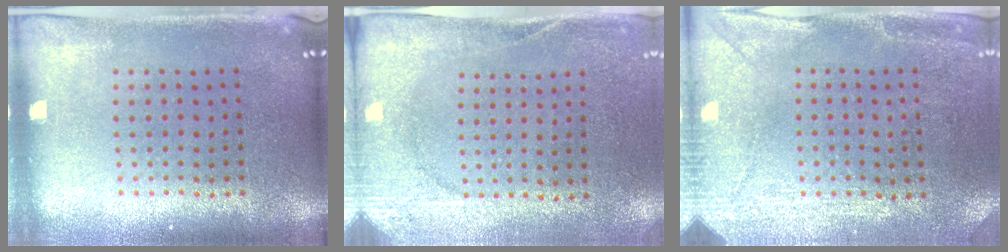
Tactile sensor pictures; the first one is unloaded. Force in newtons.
{"total": 2.7, "press": 2.2, "slide": 1.5}
{"total": 3.0, "press": 2.7, "slide": 1.3}